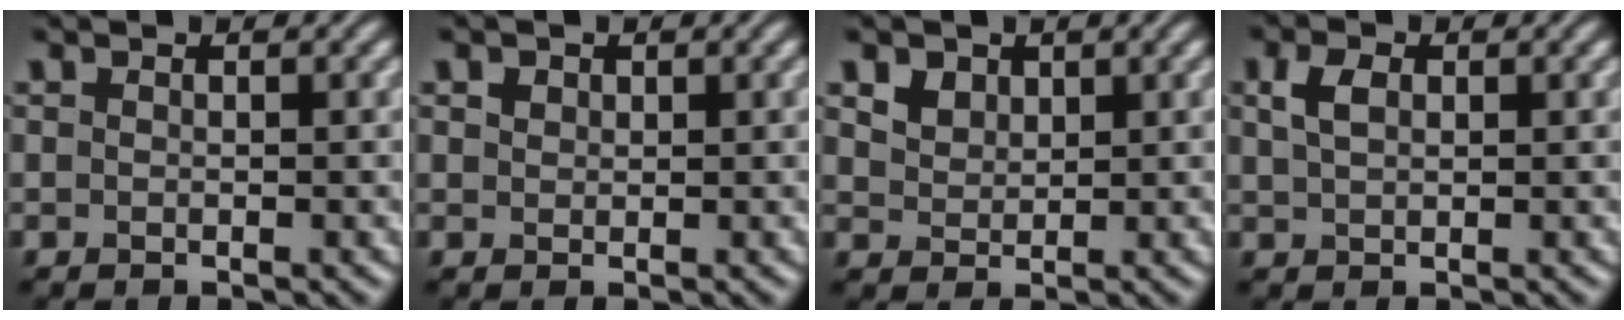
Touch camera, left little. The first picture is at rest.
{"total": 1.0, "force": [0.6, 0.7, 0.3], "torque": [-0.005, -0.002, 0.007]}
{"total": 3.4, "force": [2.1, 2.2, 1.4], "torque": [-0.043, 0.007, 0.037]}
{"total": 2.2, "force": [0.9, 1.4, 1.5], "torque": [-0.038, 0.005, 0.016]}